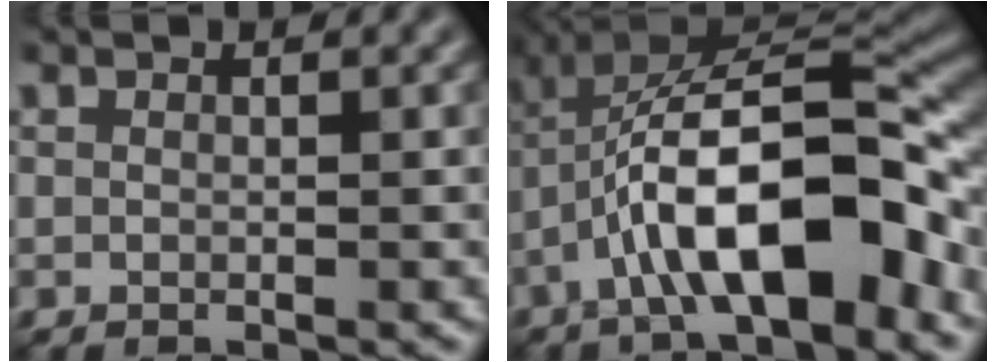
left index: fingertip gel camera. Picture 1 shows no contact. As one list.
[{"total": 12.2, "force": [-4.1, 4.1, 10.7], "torque": [-0.179, 0.013, -0.069]}]